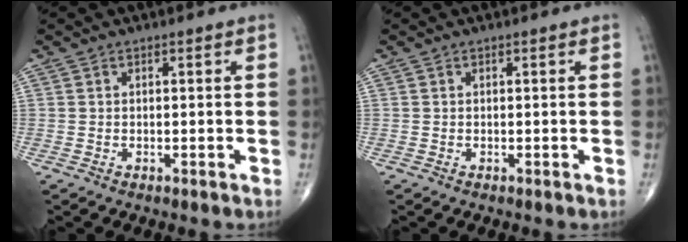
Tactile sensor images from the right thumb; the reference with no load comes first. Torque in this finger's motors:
{"motor_torque": [-0.06, 0.05, 0.05, 0.06, 0.01]}